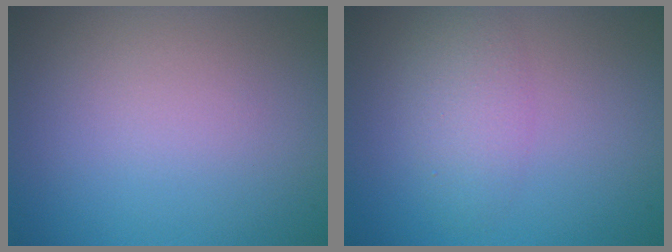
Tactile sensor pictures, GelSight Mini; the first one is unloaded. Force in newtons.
{"total": 2.7, "press": 2.7, "slide": 0.2}